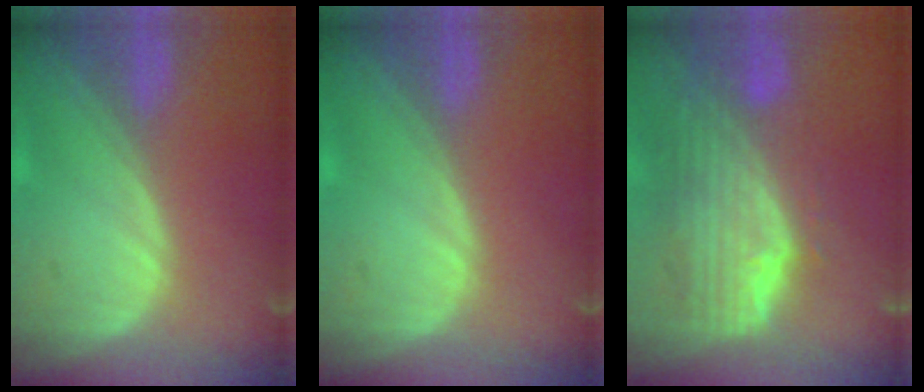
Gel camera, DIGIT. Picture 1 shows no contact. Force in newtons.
{"total": 0.0}
{"total": 10.0, "press": 8.9, "slide": 4.6}